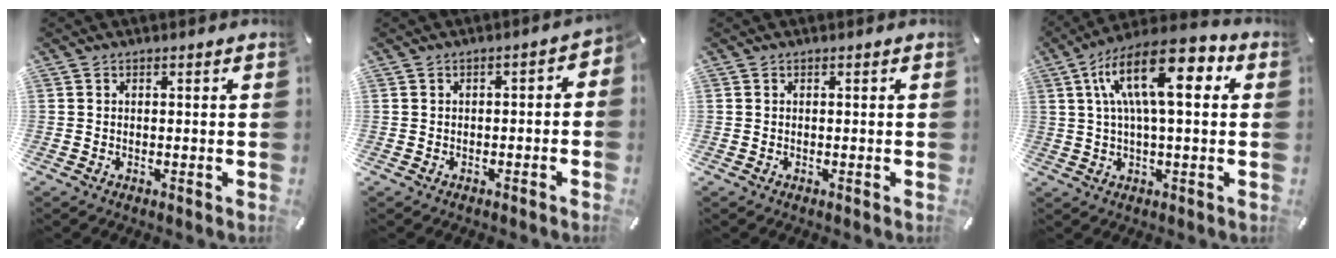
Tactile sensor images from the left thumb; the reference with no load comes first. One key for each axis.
{"total": 2.5, "fx": -1.6, "fy": 1.3, "fz": 1.5, "tx": -0.025, "ty": 0.013, "tz": -0.031}
{"total": 0.0}
{"total": 15.6, "fx": 4.8, "fy": 5.5, "fz": 13.8, "tx": -0.262, "ty": -0.006, "tz": 0.077}